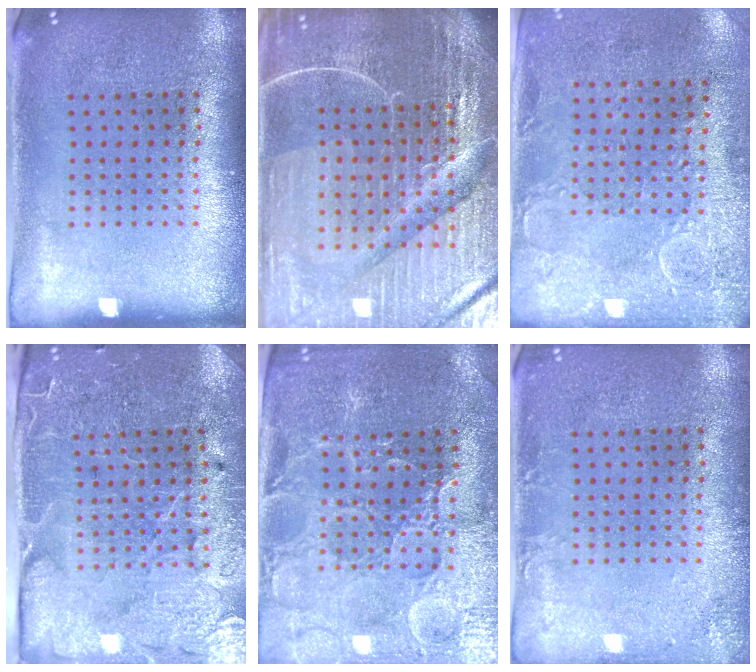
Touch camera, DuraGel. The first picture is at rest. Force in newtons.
{"total": 6.3, "press": 5.7, "slide": 2.8}
{"total": 2.9, "press": 2.3, "slide": 1.8}
{"total": 3.6, "press": 3.5, "slide": 0.6}
{"total": 3.4, "press": 3.3, "slide": 0.7}
{"total": 1.7, "press": 1.7, "slide": 0.3}